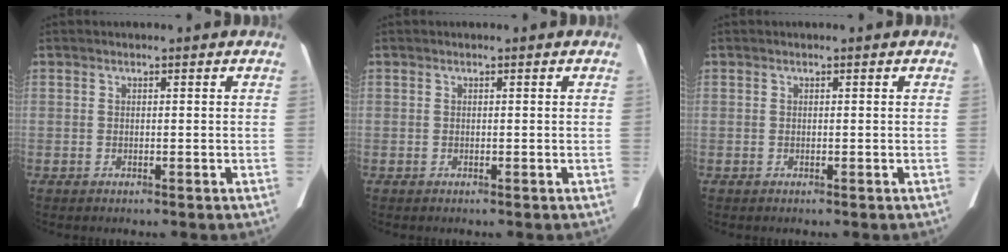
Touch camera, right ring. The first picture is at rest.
{"total": 0.0}
{"total": 0.0}